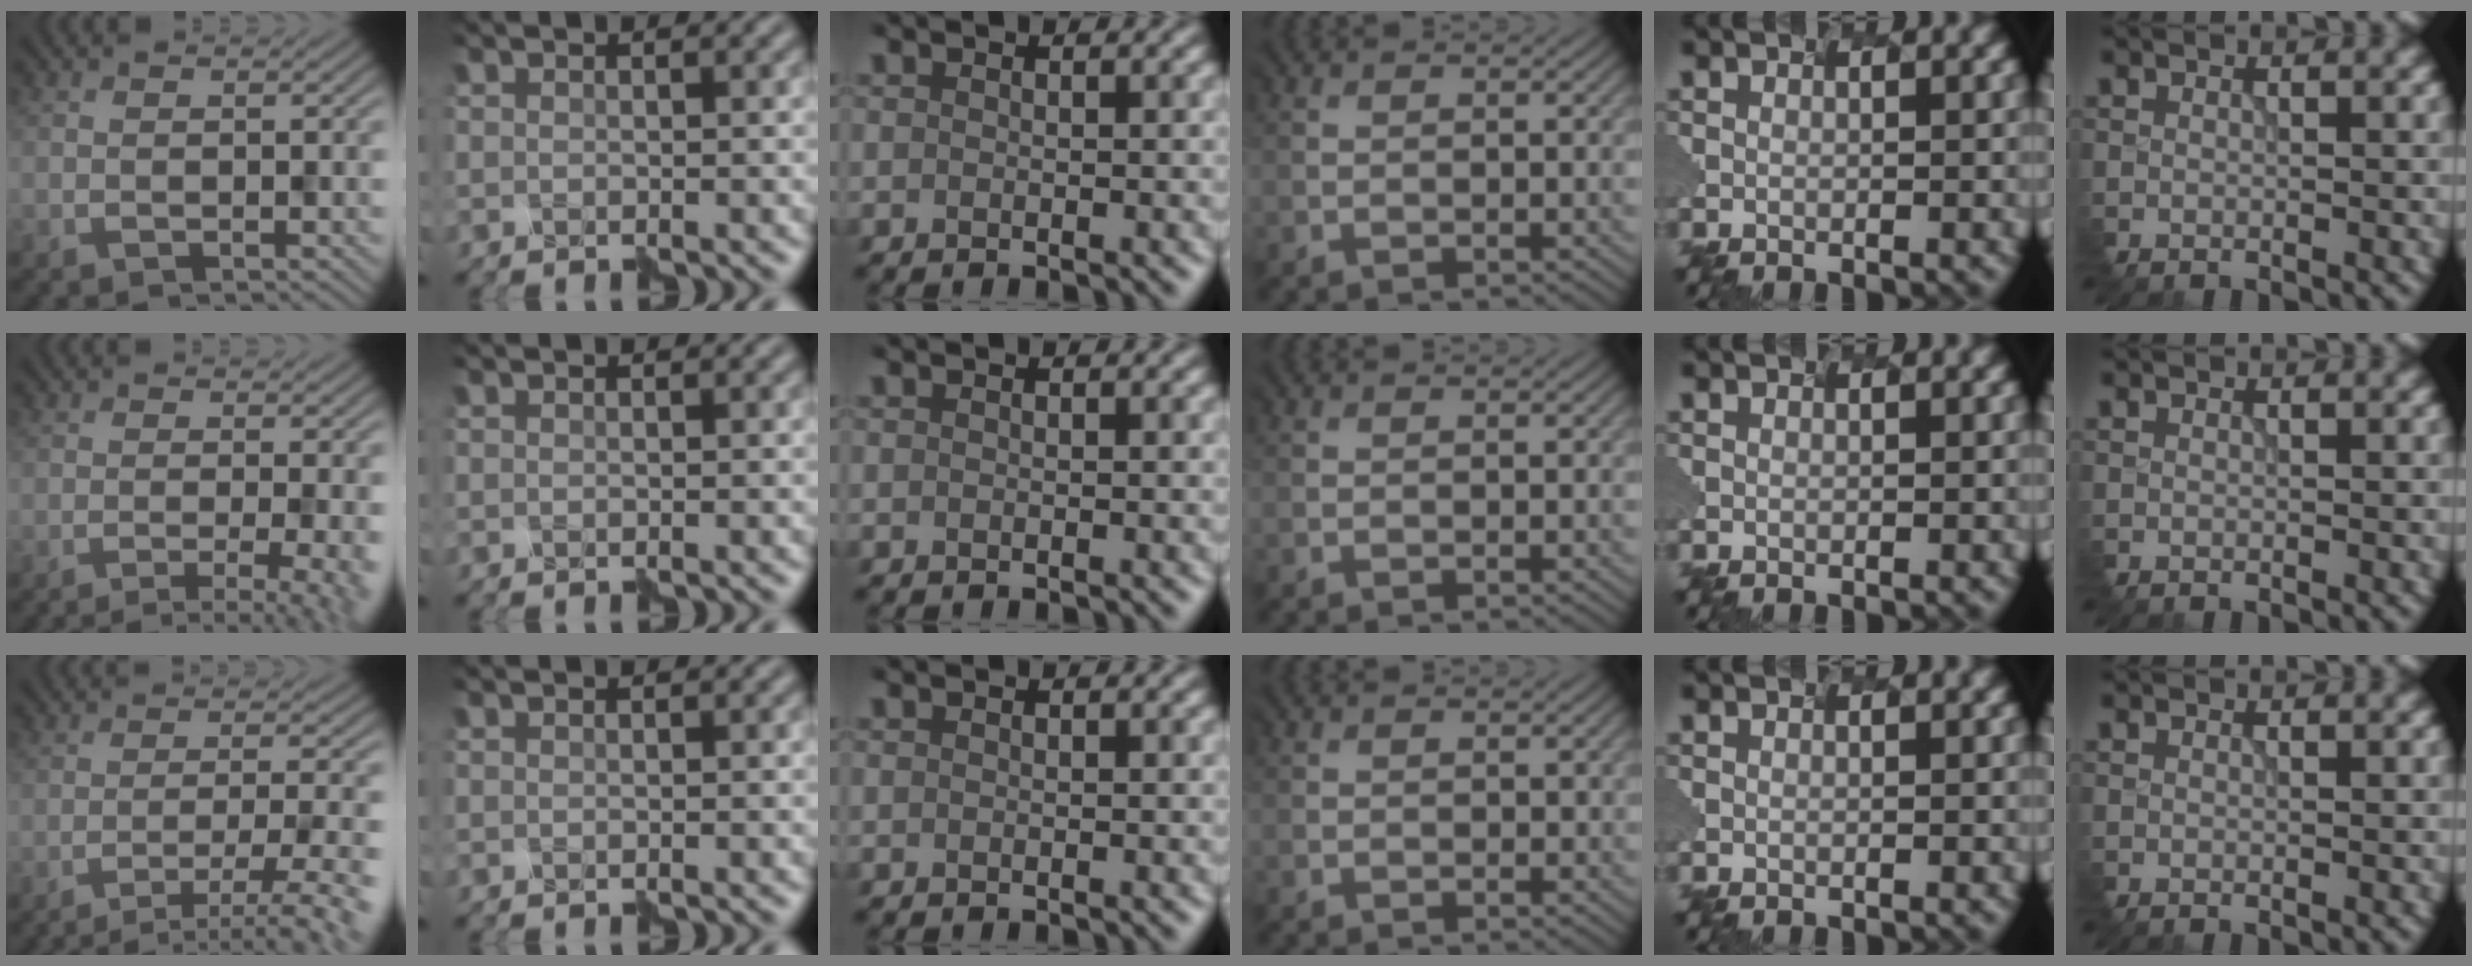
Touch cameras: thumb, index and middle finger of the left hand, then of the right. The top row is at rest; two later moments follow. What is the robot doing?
{"motion": "assemble", "object": "spray bottle"}